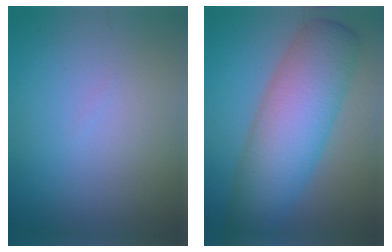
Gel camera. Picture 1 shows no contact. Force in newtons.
{"total": 9.8, "press": 9.8, "slide": 0.3}